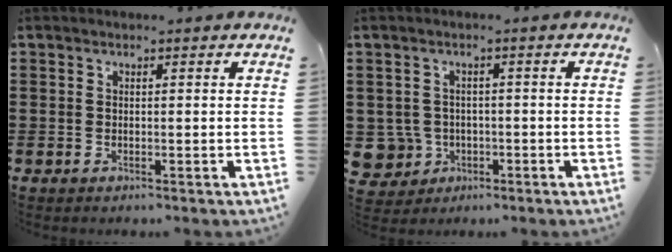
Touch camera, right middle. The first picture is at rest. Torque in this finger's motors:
{"motor_torque": [0.24, -0.11, 0.00, 0.01]}